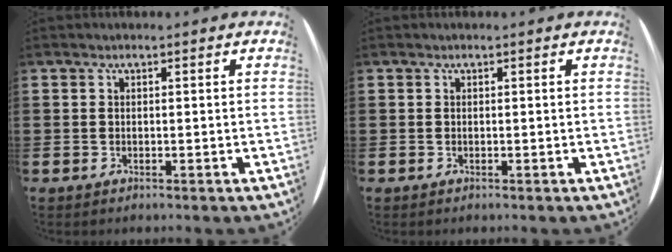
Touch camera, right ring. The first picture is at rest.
{"total": 0.0}